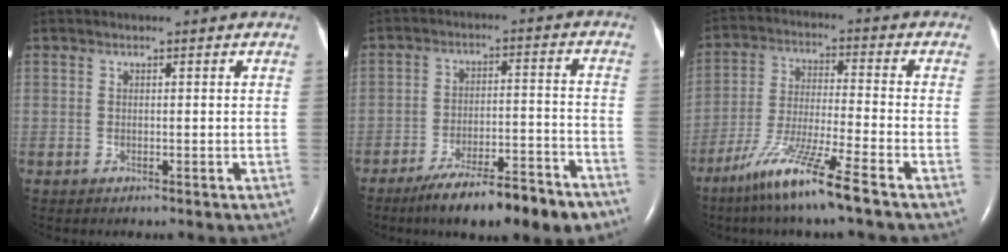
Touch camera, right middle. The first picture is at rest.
{"total": 13.7, "force": [-10.5, 2.3, 8.6], "torque": [-0.115, -0.001, -0.162]}
{"total": 11.5, "force": [-7.8, -0.8, 8.4], "torque": [-0.171, -0.038, -0.149]}